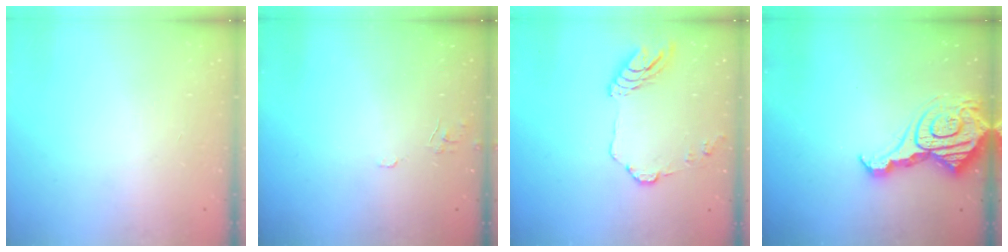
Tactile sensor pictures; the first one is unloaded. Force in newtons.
{"total": 4.9, "press": 4.8, "slide": 0.4}
{"total": 11.6, "press": 11.6, "slide": 0.8}
{"total": 16.4, "press": 16.3, "slide": 1.7}